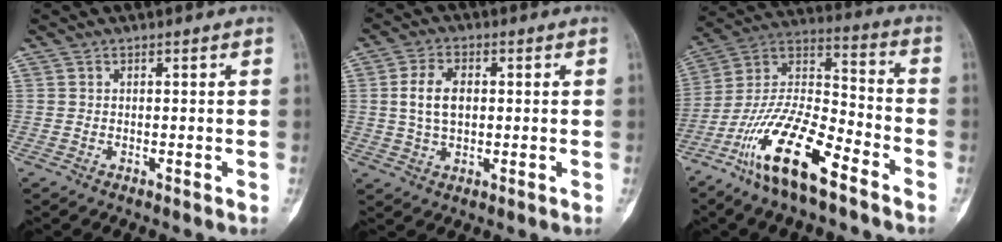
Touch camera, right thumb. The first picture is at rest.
{"total": 7.0, "force": [0.8, 4.3, 5.4], "torque": [-0.096, 0.005, 0.015]}
{"total": 18.4, "force": [-11.1, 5.6, 13.6], "torque": [-0.264, 0.068, -0.212]}